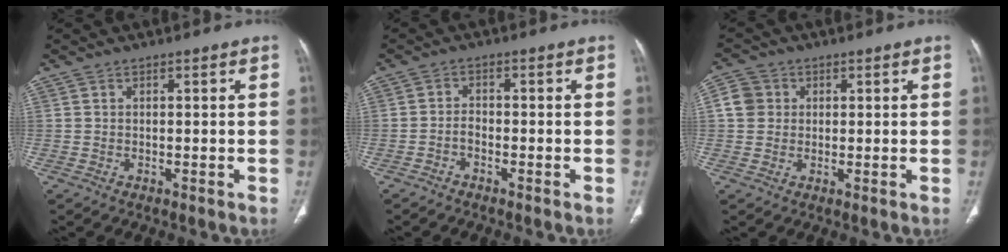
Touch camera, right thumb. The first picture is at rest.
{"total": 1.7, "force": [-1.1, 0.9, 0.8], "torque": [-0.012, 0.015, -0.023]}
{"total": 4.7, "force": [0.8, 4.4, 1.5], "torque": [-0.017, 0.008, 0.012]}